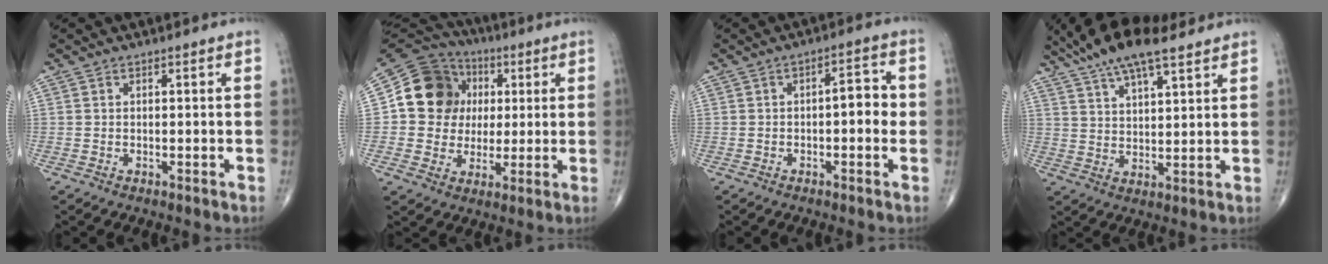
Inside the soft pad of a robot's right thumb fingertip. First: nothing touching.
{"total": 14.6, "force": [2.2, 13.1, 6.1], "torque": [-0.072, 0.014, 0.035]}
{"total": 5.1, "force": [-0.5, 2.0, 4.6], "torque": [-0.049, 0.016, -0.010]}
{"total": 14.0, "force": [10.1, 4.3, 8.7], "torque": [-0.145, -0.024, 0.180]}